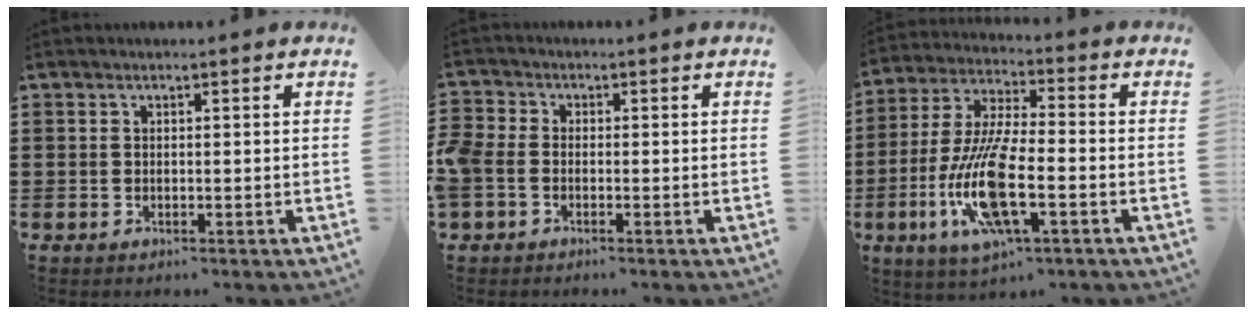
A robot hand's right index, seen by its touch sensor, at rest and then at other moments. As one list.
[{"total": 2.7, "force": [-1.2, 1.9, 1.5], "torque": [-0.052, -0.001, -0.032]}, {"total": 12.6, "force": [-4.2, 3.4, 11.4], "torque": [-0.254, -0.014, -0.081]}]